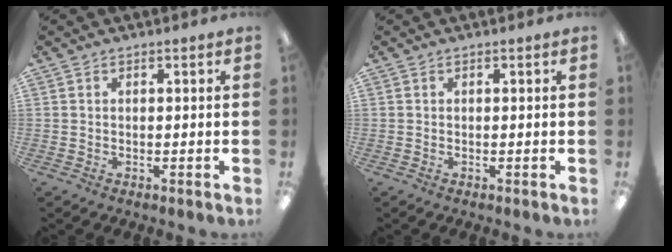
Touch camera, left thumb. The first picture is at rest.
{"total": 0.0}